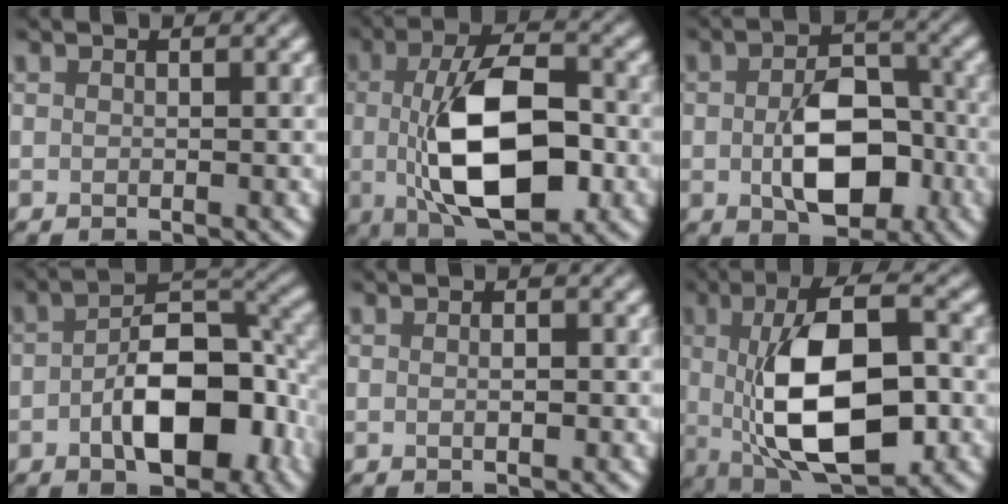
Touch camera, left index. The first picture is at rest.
{"total": 10.9, "force": [-0.8, 5.2, 9.6], "torque": [-0.167, -0.005, -0.012]}
{"total": 7.7, "force": [-1.4, 4.7, 5.9], "torque": [-0.100, -0.007, -0.017]}
{"total": 9.6, "force": [-2.5, 5.1, 7.7], "torque": [-0.111, 0.004, -0.042]}
{"total": 0.9, "force": [0.0, 0.3, 0.8], "torque": [-0.016, -0.003, 0.000]}
{"total": 12.1, "force": [-0.2, 5.2, 10.9], "torque": [-0.177, 0.000, -0.005]}